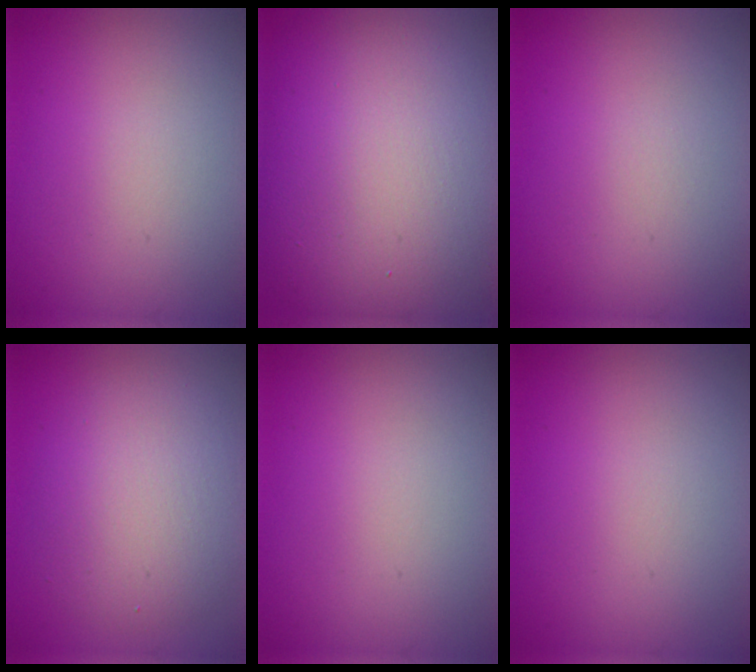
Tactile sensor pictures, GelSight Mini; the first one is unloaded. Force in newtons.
{"total": 17.6, "press": 17.5, "slide": 0.9}
{"total": 0.0}
{"total": 5.2, "press": 5.2, "slide": 0.3}
{"total": 0.0}
{"total": 0.0}